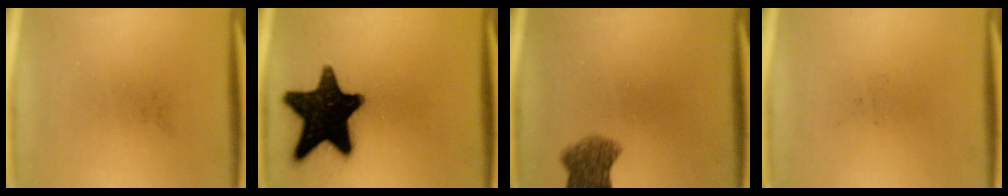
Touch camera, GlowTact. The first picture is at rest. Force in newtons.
{"total": 18.5}
{"total": 5.9}
{"total": 0.0}